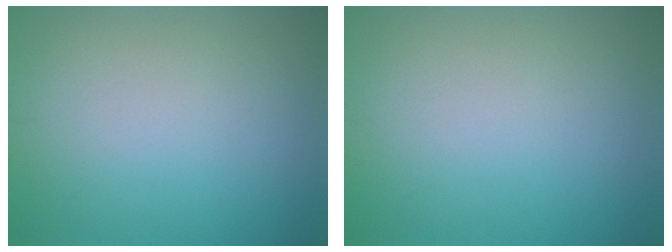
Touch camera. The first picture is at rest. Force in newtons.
{"total": 0.0}